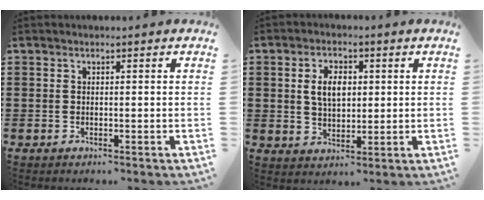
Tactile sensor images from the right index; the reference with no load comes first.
{"total": 5.0, "force": [0.9, 3.0, 3.9], "torque": [-0.075, 0.009, 0.012]}